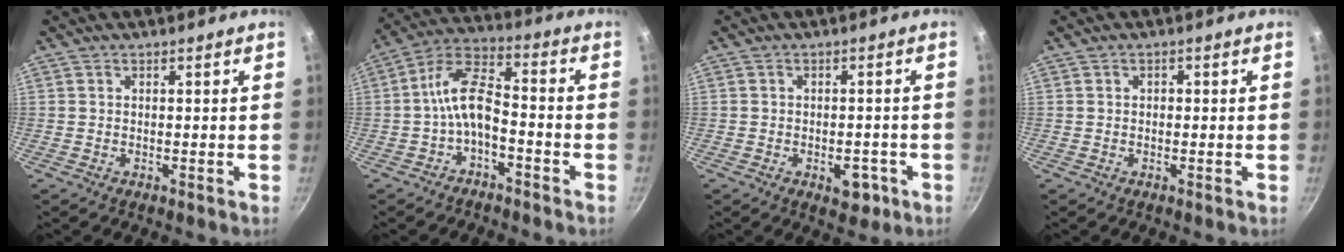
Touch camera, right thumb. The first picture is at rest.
{"total": 9.2, "force": [-3.5, 4.5, 7.2], "torque": [-0.135, 0.052, -0.071]}
{"total": 4.9, "force": [-2.0, 3.1, 3.3], "torque": [-0.017, 0.015, -0.017]}
{"total": 0.9, "force": [0.0, 0.7, 0.5], "torque": [-0.004, 0.006, 0.000]}